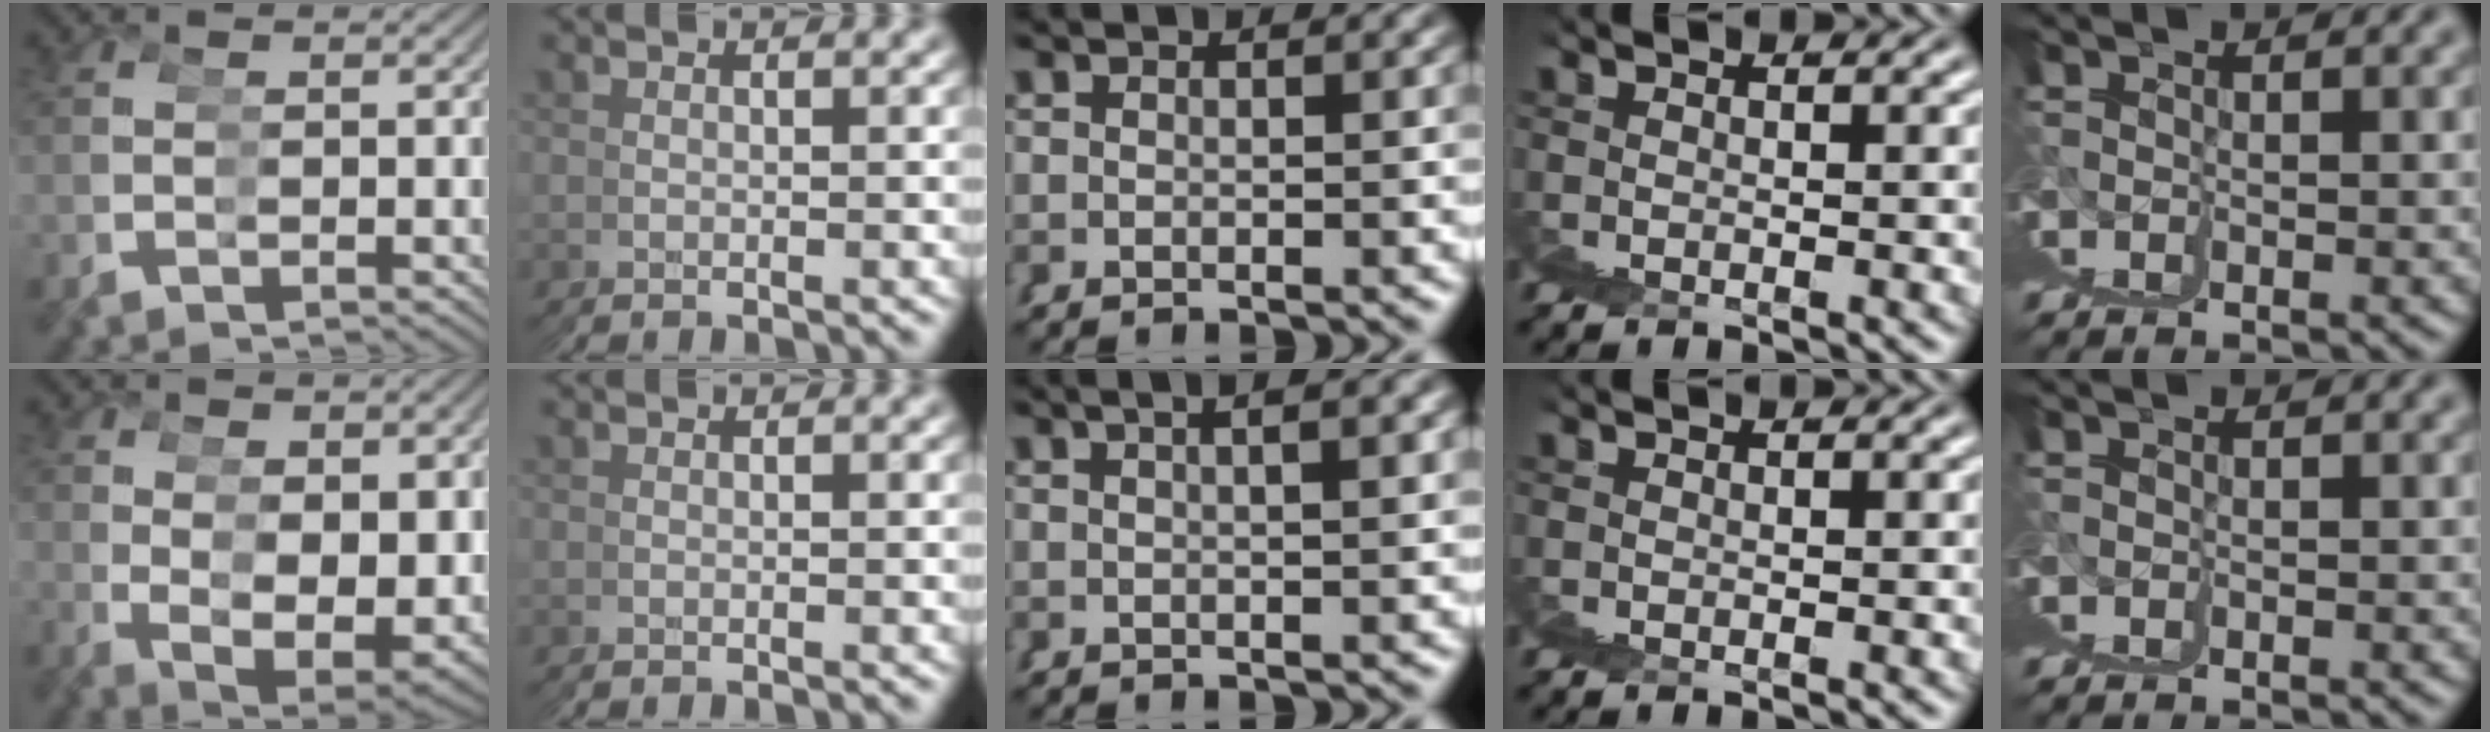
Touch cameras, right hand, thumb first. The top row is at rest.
{"thumb": {"total": 7.8, "force": [-0.3, 4.7, 6.2], "torque": [-0.102, -0.016, 0.011]}, "middle": {"total": 3.2, "force": [1.6, 0.4, 2.8], "torque": [-0.020, 0.023, 0.019]}}